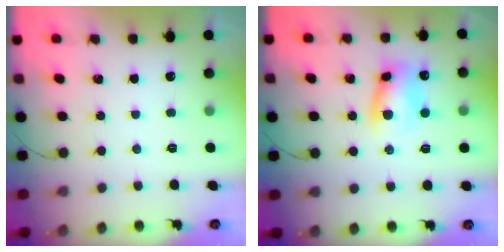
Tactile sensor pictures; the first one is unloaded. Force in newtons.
{"total": 9.3, "press": 9.2, "slide": 1.6}